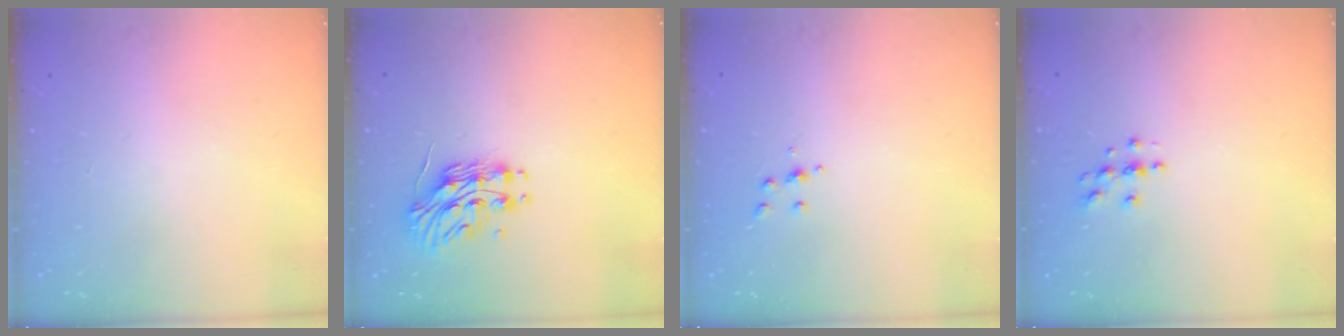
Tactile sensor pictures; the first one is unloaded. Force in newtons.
{"total": 12.6, "press": 12.5, "slide": 0.8}
{"total": 3.5, "press": 3.4, "slide": 0.4}
{"total": 3.9, "press": 3.8, "slide": 0.4}